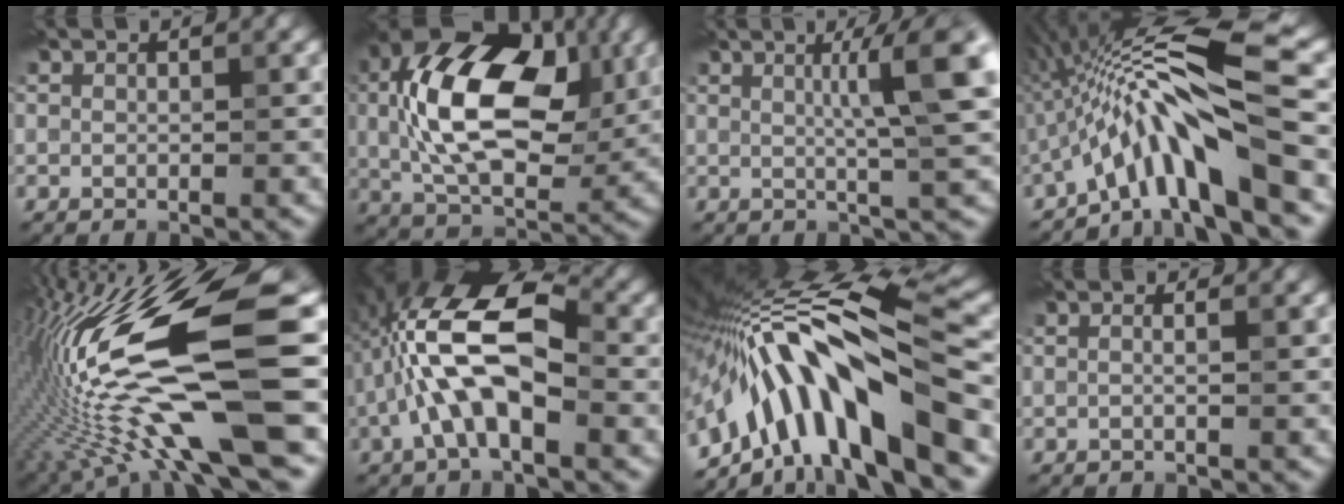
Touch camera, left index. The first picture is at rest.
{"total": 14.5, "force": [1.9, 8.6, 11.5], "torque": [-0.202, 0.011, 0.030]}
{"total": 7.2, "force": [1.5, 1.1, 7.0], "torque": [-0.088, 0.012, 0.022]}
{"total": 11.0, "force": [-3.5, 1.7, 10.3], "torque": [-0.170, 0.023, -0.064]}
{"total": 15.8, "force": [-2.4, 3.1, 15.3], "torque": [-0.310, 0.023, -0.032]}
{"total": 9.4, "force": [-1.2, 3.9, 8.5], "torque": [-0.170, 0.023, -0.028]}
{"total": 13.6, "force": [-4.7, 3.4, 12.3], "torque": [-0.198, 0.025, -0.070]}
{"total": 1.9, "force": [0.6, 1.1, 1.5], "torque": [0.005, 0.002, -0.024]}